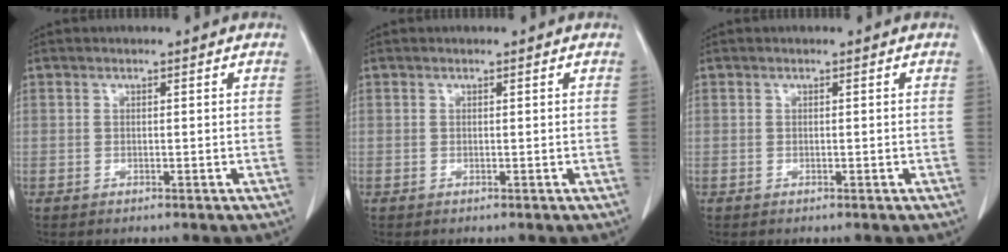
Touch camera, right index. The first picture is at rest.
{"total": 0.0}
{"total": 0.0}